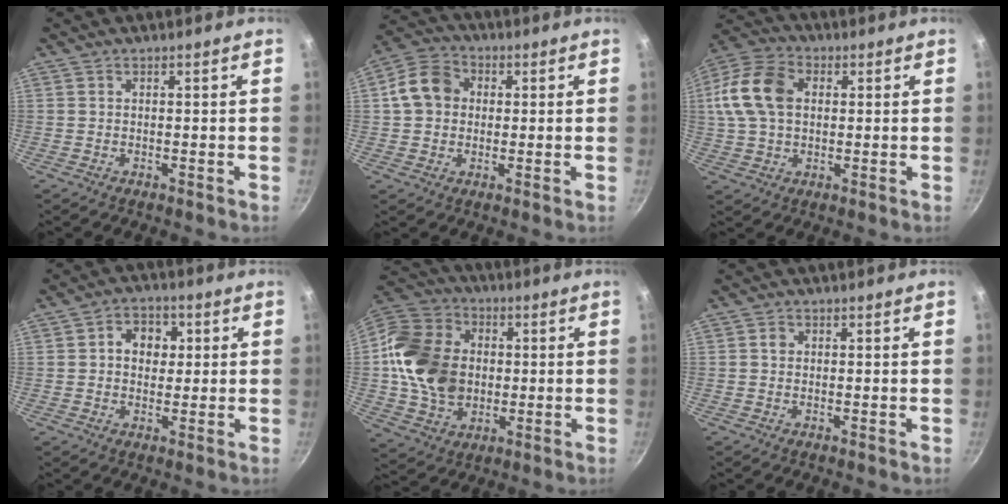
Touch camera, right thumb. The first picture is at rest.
{"total": 9.2, "force": [1.0, 7.7, 4.9], "torque": [-0.065, 0.018, 0.000]}
{"total": 14.3, "force": [2.3, 9.9, 10.0], "torque": [-0.184, 0.021, 0.029]}
{"total": 6.6, "force": [1.1, 5.4, 3.7], "torque": [-0.021, 0.005, 0.008]}
{"total": 20.4, "force": [0.9, 16.0, 12.6], "torque": [-0.217, 0.022, 0.018]}
{"total": 1.2, "force": [0.1, 1.0, 0.5], "torque": [-0.006, 0.005, 0.001]}